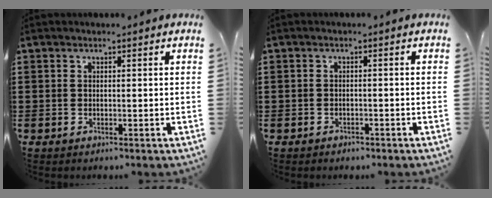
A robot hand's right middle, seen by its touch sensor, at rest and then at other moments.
{"total": 1.1, "force": [-1.0, 0.5, -0.1], "torque": [-0.003, 0.002, -0.023]}